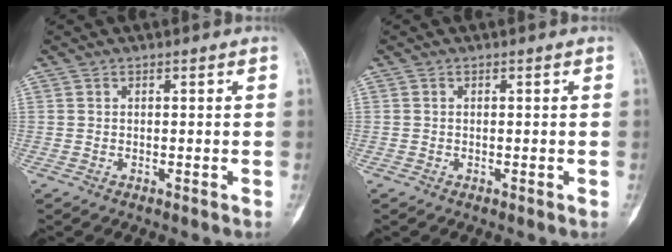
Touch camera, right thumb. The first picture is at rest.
{"total": 0.0}